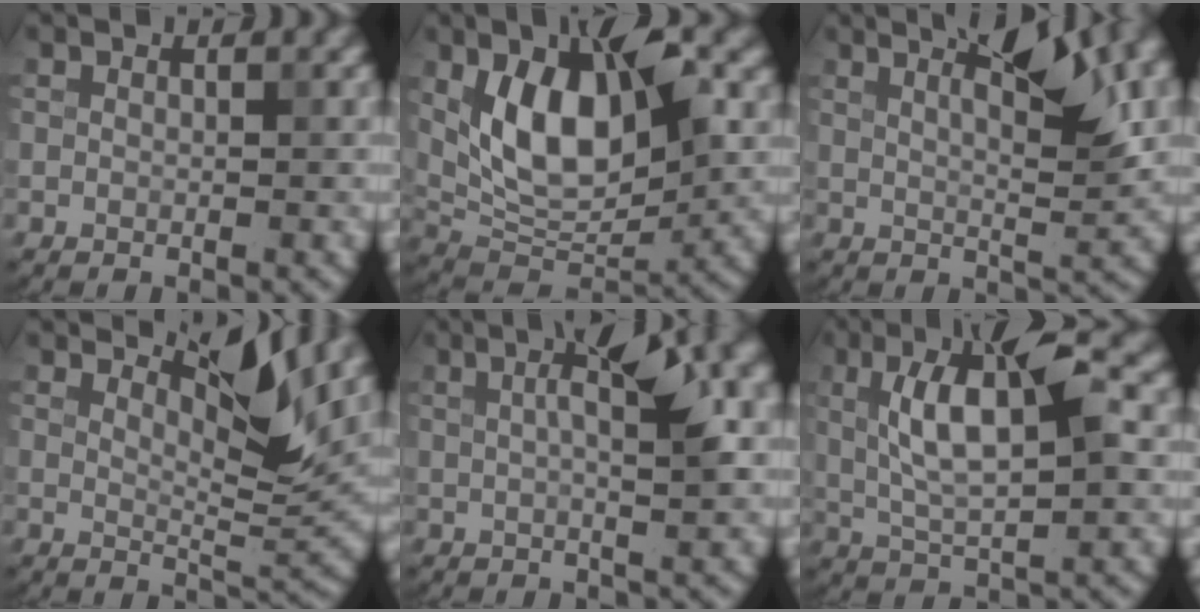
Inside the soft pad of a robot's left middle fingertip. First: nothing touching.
{"total": 8.6, "force": [1.3, 4.1, 7.5], "torque": [-0.146, -0.008, 0.037]}
{"total": 8.4, "force": [2.8, 2.4, 7.5], "torque": [-0.101, 0.025, 0.051]}
{"total": 4.2, "force": [3.0, 0.2, 3.0], "torque": [-0.065, -0.004, 0.068]}
{"total": 7.7, "force": [1.3, 2.7, 7.1], "torque": [-0.083, 0.026, 0.027]}
{"total": 6.6, "force": [0.2, 1.4, 6.4], "torque": [-0.128, 0.006, 0.021]}